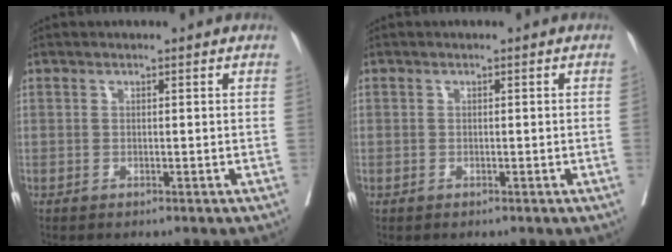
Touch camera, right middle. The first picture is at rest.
{"total": 0.0}